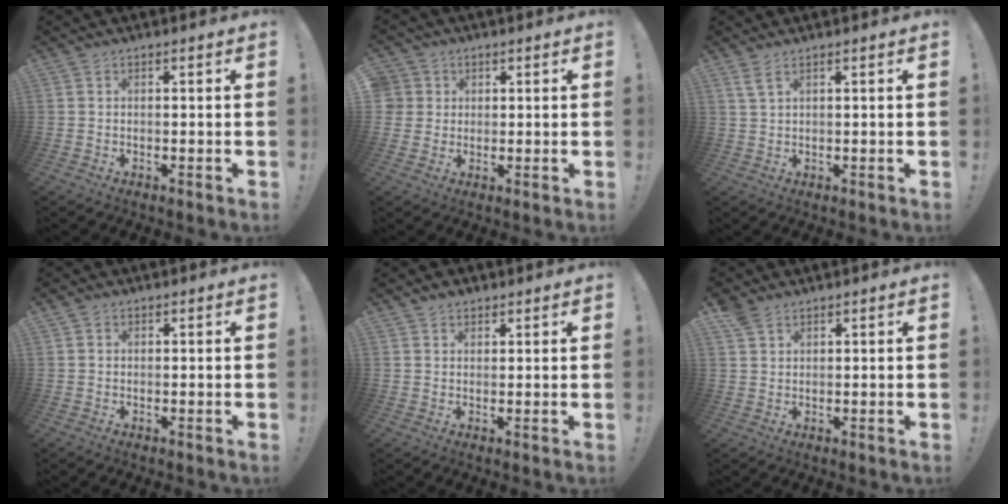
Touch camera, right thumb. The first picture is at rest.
{"total": 4.4, "force": [1.3, 4.1, 0.8], "torque": [-0.021, -0.004, 0.023]}
{"total": 3.1, "force": [1.9, 0.6, 2.3], "torque": [-0.050, -0.003, 0.035]}
{"total": 0.7, "force": [0.4, 0.5, 0.1], "torque": [0.002, 0.000, 0.006]}
{"total": 2.3, "force": [1.6, 1.5, 0.5], "torque": [-0.002, -0.008, 0.029]}
{"total": 3.8, "force": [2.8, 2.1, 1.6], "torque": [-0.023, -0.013, 0.054]}